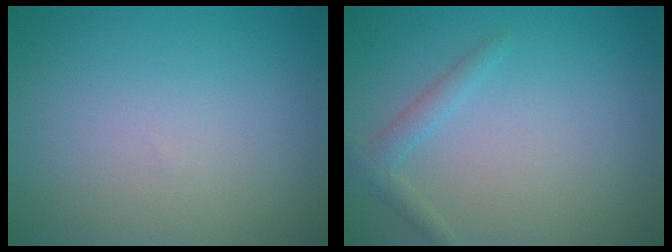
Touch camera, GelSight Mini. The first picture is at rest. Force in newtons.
{"total": 1.6, "press": 1.6, "slide": 0.1}